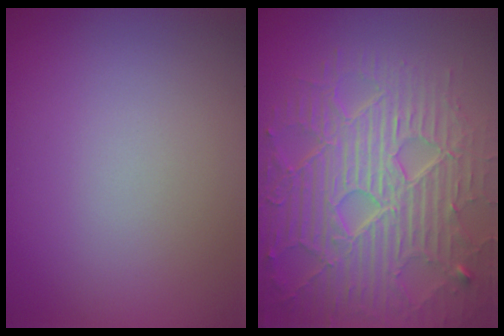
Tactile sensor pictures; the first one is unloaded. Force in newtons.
{"total": 9.0, "press": 6.3, "slide": 6.5}